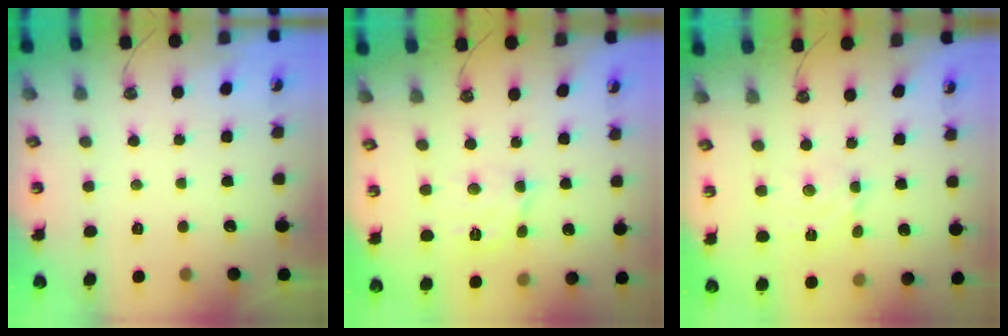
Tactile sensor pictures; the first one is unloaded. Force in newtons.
{"total": 9.6, "press": 9.5, "slide": 0.9}
{"total": 4.6, "press": 4.6, "slide": 0.1}